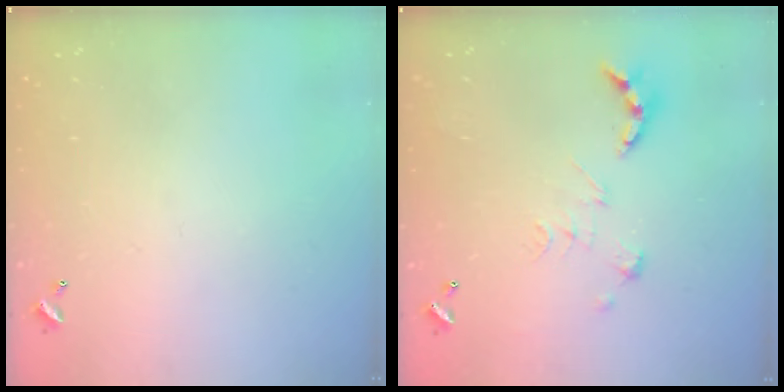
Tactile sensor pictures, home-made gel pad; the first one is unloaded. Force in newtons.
{"total": 2.7, "press": 2.2, "slide": 1.5}